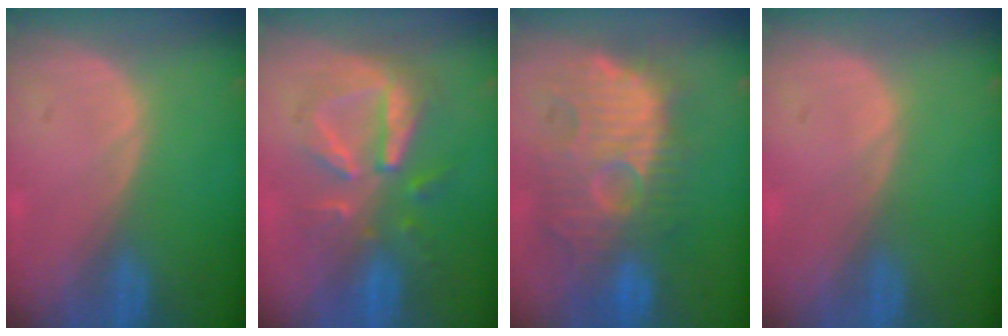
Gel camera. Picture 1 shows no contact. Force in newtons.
{"total": 8.0, "press": 8.0, "slide": 0.1}
{"total": 12.4, "press": 12.0, "slide": 3.4}
{"total": 0.0}